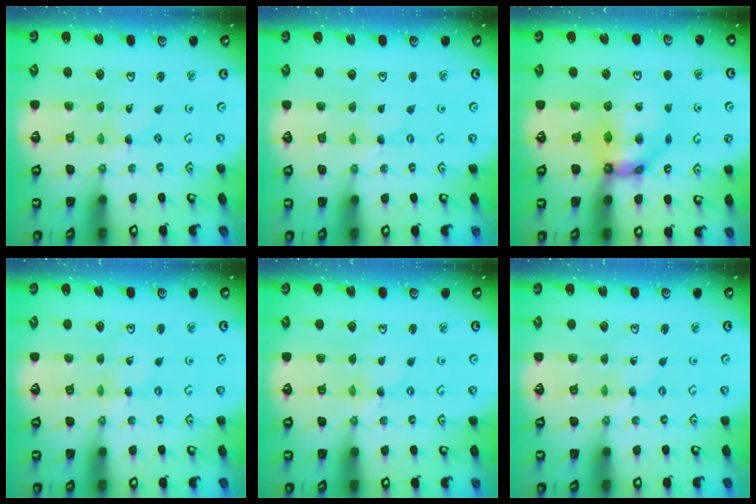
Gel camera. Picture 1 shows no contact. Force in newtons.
{"total": 0.0}
{"total": 9.0, "press": 8.9, "slide": 0.6}
{"total": 0.0}
{"total": 1.2, "press": 1.1, "slide": 0.2}
{"total": 0.0}